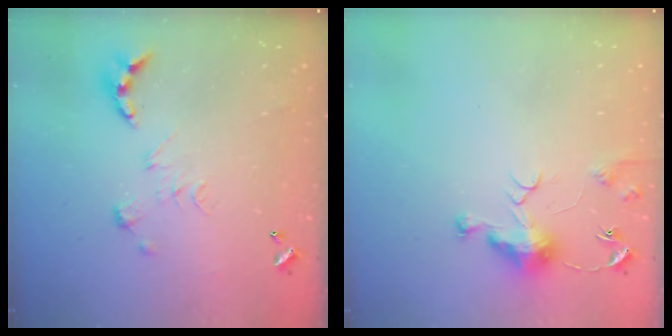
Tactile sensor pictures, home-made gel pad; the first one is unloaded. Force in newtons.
{"total": 7.0, "press": 7.0, "slide": 0.7}